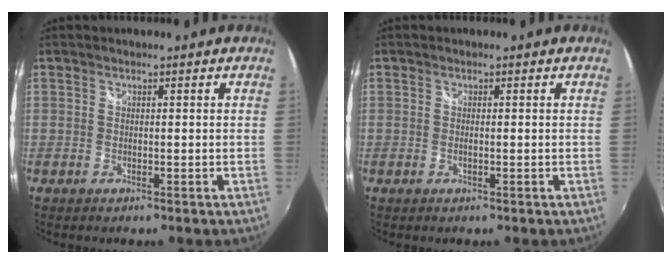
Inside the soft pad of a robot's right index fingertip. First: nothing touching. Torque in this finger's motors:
{"motor_torque": [-0.33, -0.02, -0.01, -0.01]}